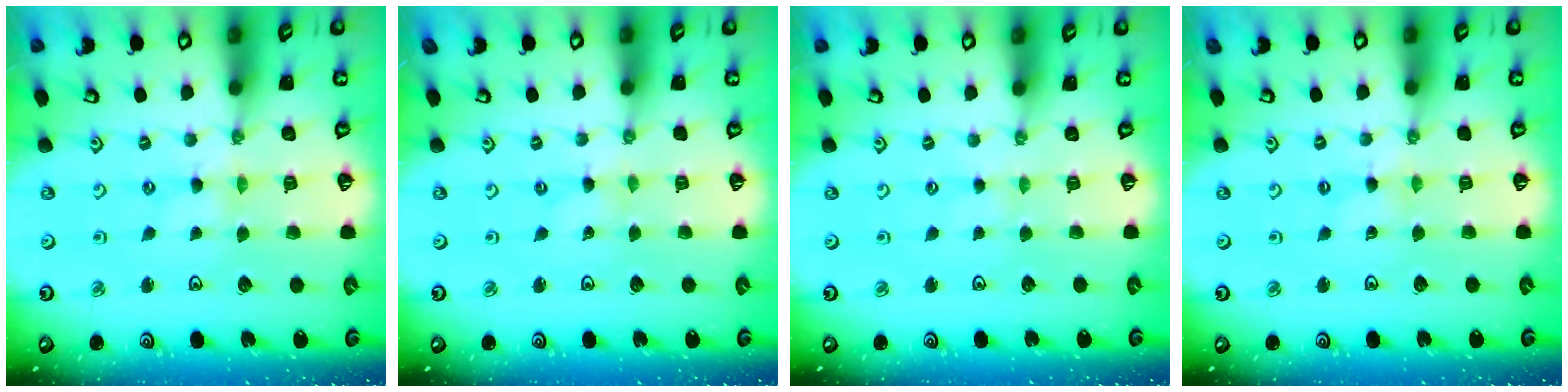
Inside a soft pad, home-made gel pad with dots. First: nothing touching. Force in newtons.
{"total": 0.0}
{"total": 0.0}
{"total": 0.0}